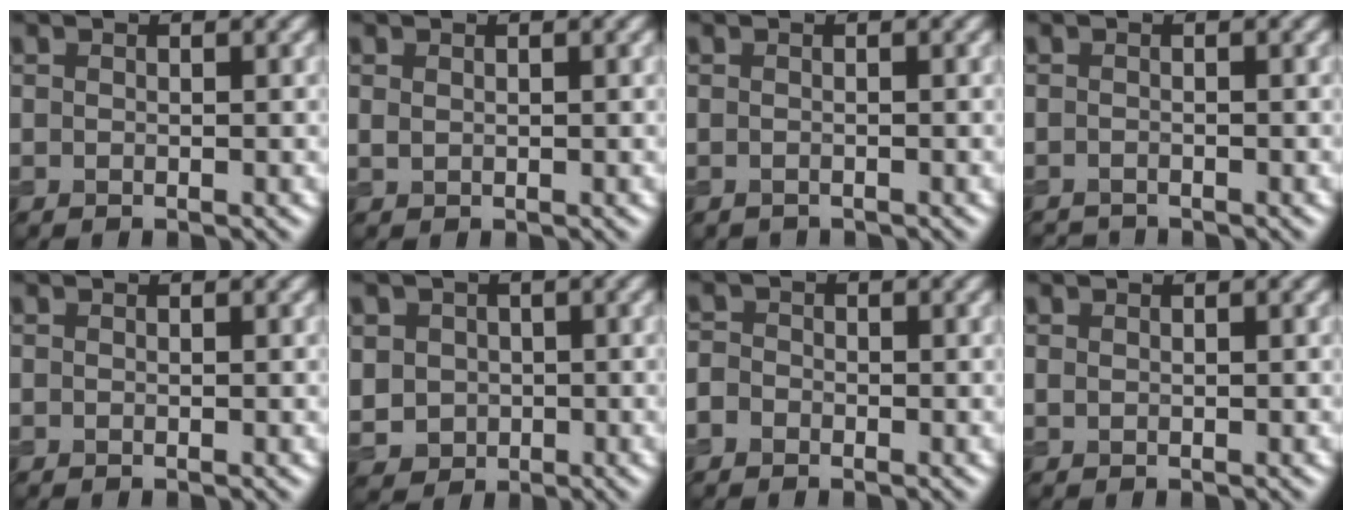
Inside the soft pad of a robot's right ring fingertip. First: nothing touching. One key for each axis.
{"total": 0.6, "fx": 0.2, "fy": 0.4, "fz": 0.3, "tx": -0.008, "ty": -0.002, "tz": 0.007}
{"total": 0.6, "fx": -0.6, "fy": 0.1, "fz": -0.1, "tx": 0.002, "ty": -0.006, "tz": -0.011}
{"total": 1.1, "fx": -1.1, "fy": 0.0, "fz": 0.0, "tx": 0.004, "ty": -0.007, "tz": -0.021}
{"total": 0.0}
{"total": 4.7, "fx": 0.1, "fy": 4.4, "fz": 1.7, "tx": -0.043, "ty": 0.007, "tz": -0.006}
{"total": 1.9, "fx": -0.9, "fy": 1.5, "fz": 0.6, "tx": -0.001, "ty": 0.006, "tz": -0.020}
{"total": 0.0}